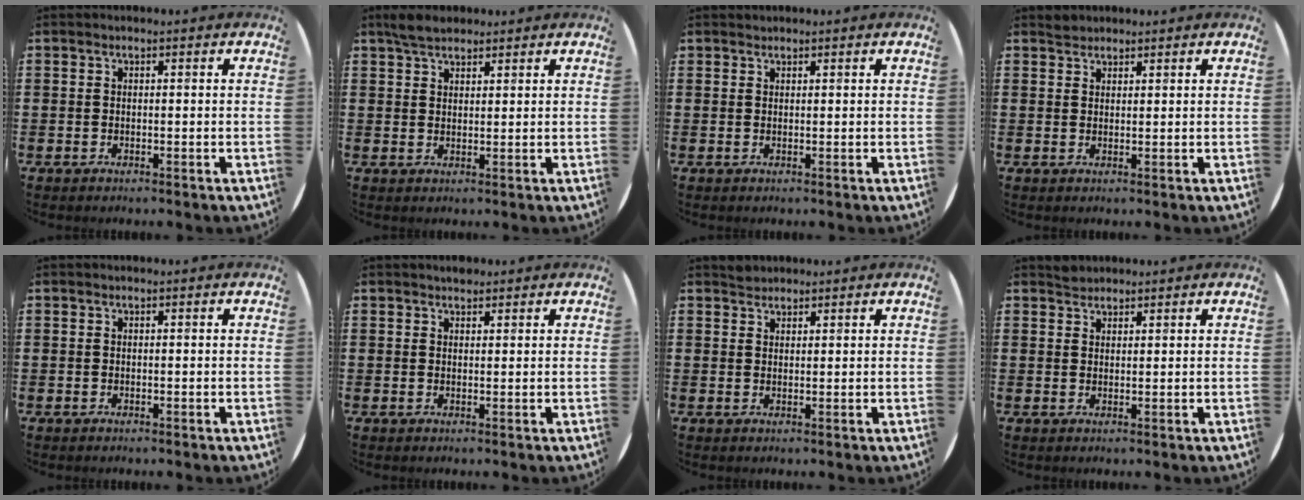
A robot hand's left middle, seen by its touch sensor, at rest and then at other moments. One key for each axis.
{"total": 3.3, "fx": 2.9, "fy": 1.3, "fz": 1.1, "tx": -0.021, "ty": 0.003, "tz": 0.053}
{"total": 0.5, "fx": 0.5, "fy": 0.1, "fz": -0.1, "tx": 0.002, "ty": 0.003, "tz": 0.009}
{"total": 1.3, "fx": 1.3, "fy": 0.4, "fz": -0.1, "tx": 0.008, "ty": -0.002, "tz": 0.024}
{"total": 0.0}
{"total": 1.3, "fx": 1.2, "fy": 0.3, "fz": 0.0, "tx": -0.001, "ty": 0.001, "tz": 0.024}
{"total": 1.5, "fx": 1.4, "fy": 0.4, "fz": -0.2, "tx": 0.009, "ty": -0.001, "tz": 0.027}
{"total": 1.6, "fx": 1.5, "fy": 0.4, "fz": -0.2, "tx": 0.000, "ty": 0.002, "tz": 0.030}